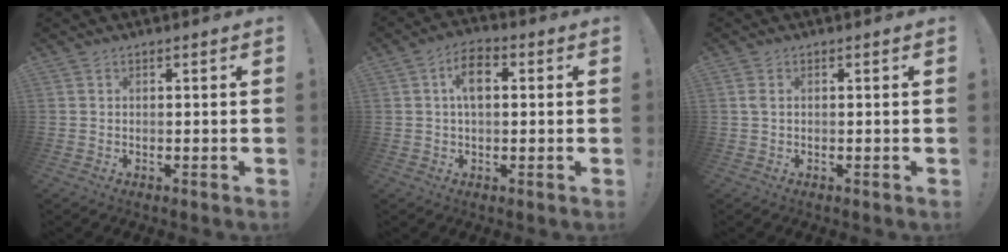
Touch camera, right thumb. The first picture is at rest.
{"total": 7.6, "force": [1.3, 4.4, 6.0], "torque": [-0.100, 0.013, 0.023]}
{"total": 1.3, "force": [0.4, 0.6, 1.1], "torque": [-0.020, 0.003, 0.005]}